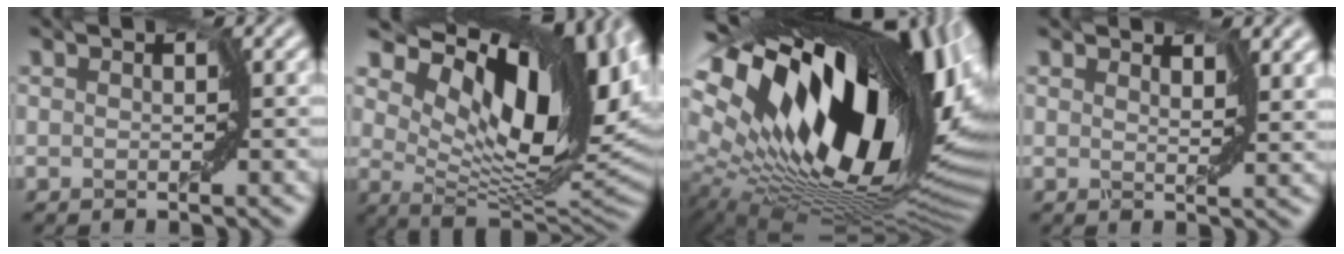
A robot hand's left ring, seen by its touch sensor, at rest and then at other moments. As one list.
[{"total": 15.1, "force": [6.3, 6.8, 11.9], "torque": [-0.184, -0.003, 0.114]}, {"total": 20.8, "force": [5.9, 9.5, 17.6], "torque": [-0.312, -0.017, 0.115]}, {"total": 2.1, "force": [1.7, 0.5, 1.2], "torque": [-0.026, 0.000, 0.030]}]